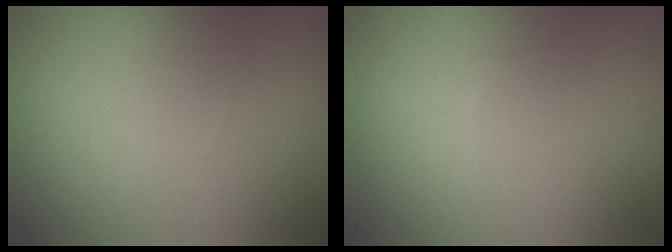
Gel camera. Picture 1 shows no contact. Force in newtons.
{"total": 0.0}